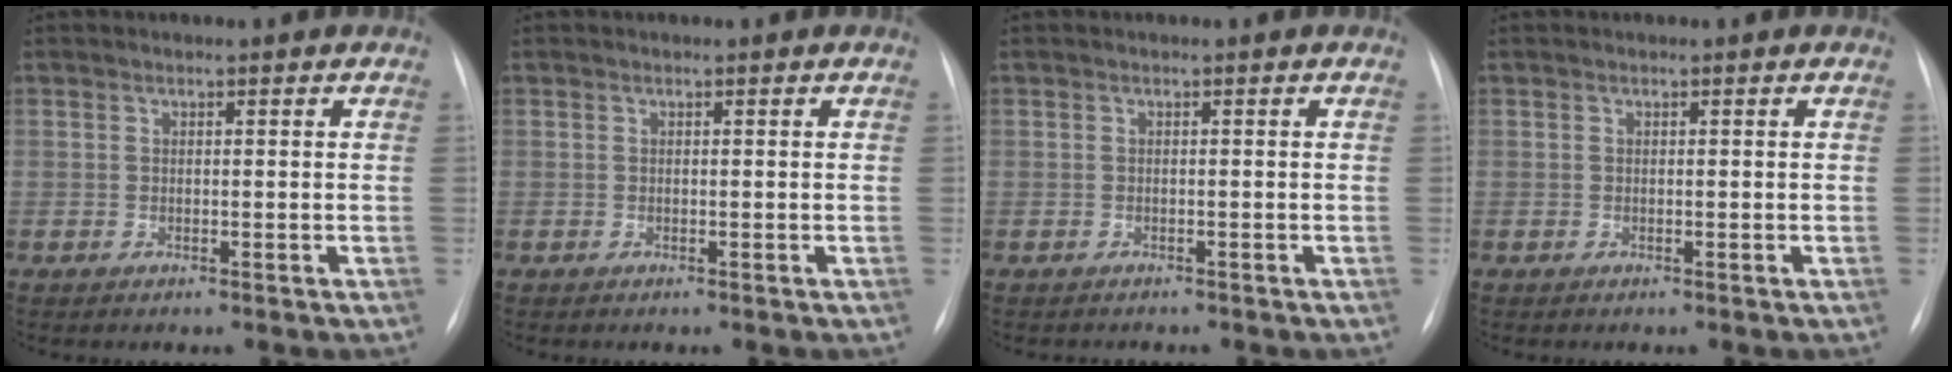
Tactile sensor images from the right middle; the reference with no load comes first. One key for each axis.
{"total": 0.0}
{"total": 1.2, "fx": -1.1, "fy": 0.4, "fz": 0.1, "tx": -0.004, "ty": -0.002, "tz": -0.015}
{"total": 0.0}